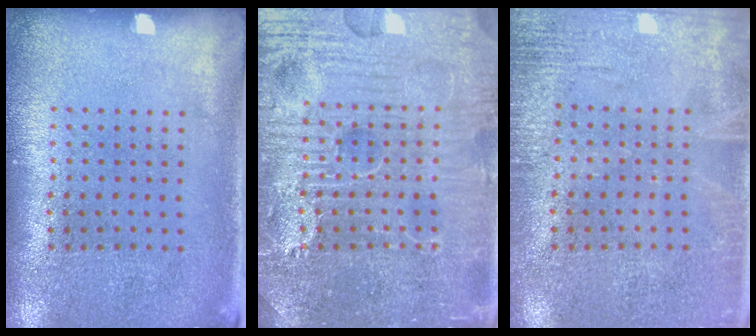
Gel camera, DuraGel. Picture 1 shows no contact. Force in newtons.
{"total": 7.6, "press": 7.6, "slide": 0.9}
{"total": 2.6, "press": 2.5, "slide": 0.3}